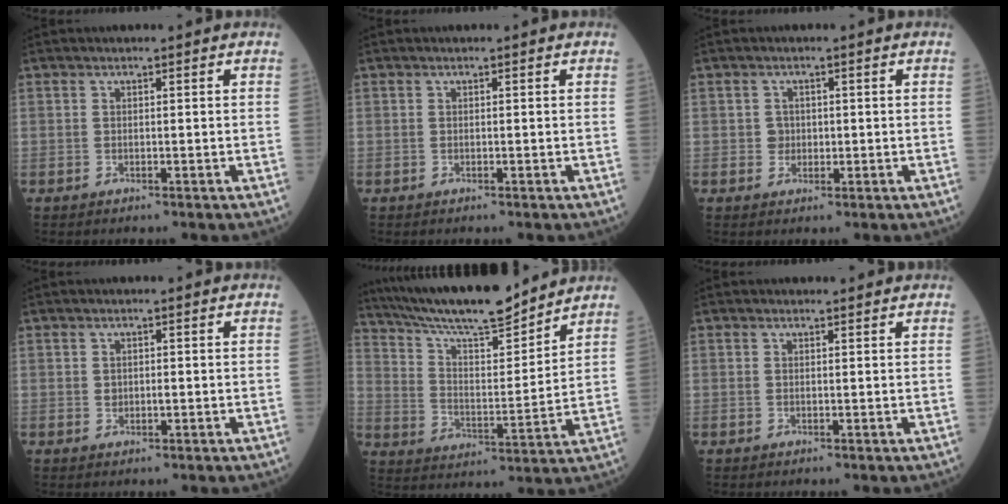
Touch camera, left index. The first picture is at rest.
{"total": 0.0}
{"total": 1.7, "force": [0.1, 1.7, 0.4], "torque": [-0.006, 0.002, 0.003]}
{"total": 1.0, "force": [0.1, 0.7, 0.7], "torque": [-0.010, 0.001, 0.002]}
{"total": 17.9, "force": [15.9, 1.8, 8.0], "torque": [-0.148, 0.007, 0.267]}
{"total": 0.9, "force": [0.9, 0.1, 0.0], "torque": [-0.010, 0.002, 0.013]}